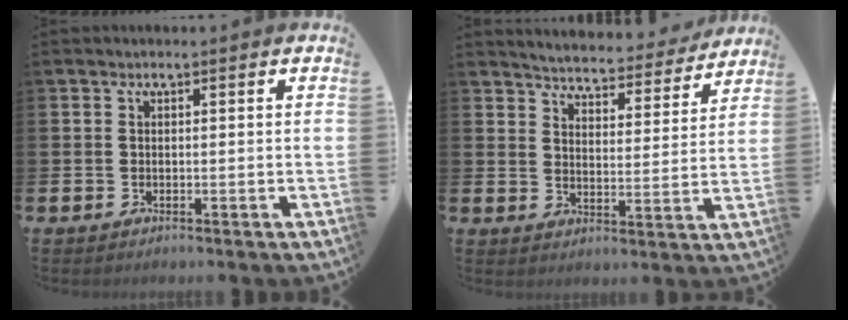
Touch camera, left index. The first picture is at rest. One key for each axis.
{"total": 4.8, "fx": 4.7, "fy": 0.4, "fz": 0.6, "tx": -0.031, "ty": -0.040, "tz": 0.077}